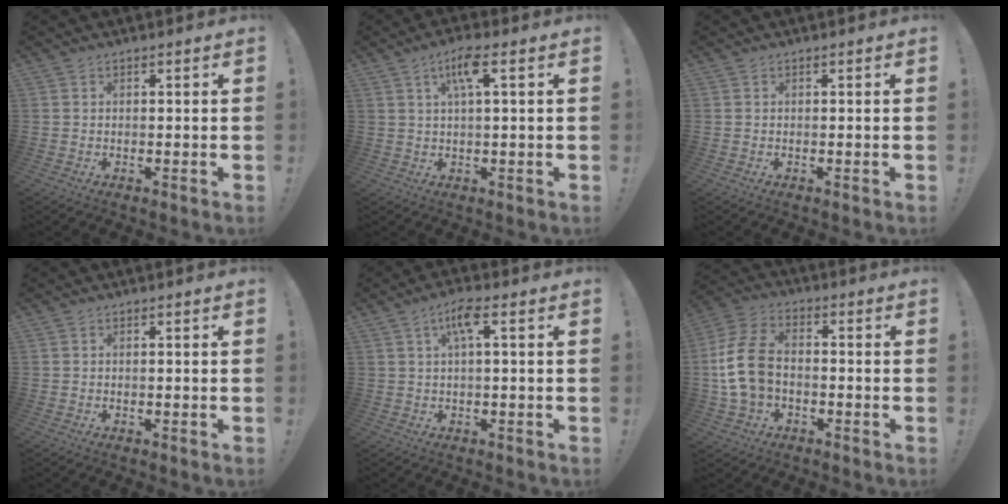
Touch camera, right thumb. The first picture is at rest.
{"total": 6.8, "force": [2.6, 1.2, 6.2], "torque": [-0.116, 0.005, 0.038]}
{"total": 0.0}
{"total": 0.0}
{"total": 5.8, "force": [1.6, 1.0, 5.5], "torque": [-0.109, 0.008, 0.023]}
{"total": 13.7, "force": [-1.4, 9.8, 9.6], "torque": [-0.195, 0.024, -0.022]}